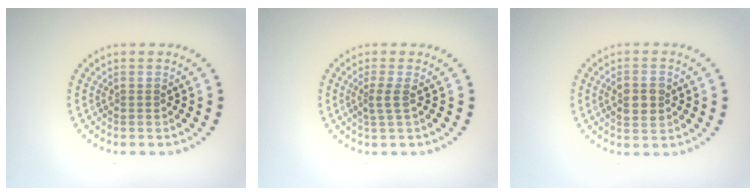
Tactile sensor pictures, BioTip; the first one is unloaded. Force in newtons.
{"total": 1.7, "press": 1.1, "slide": 1.3}
{"total": 2.8, "press": 2.8, "slide": 0.2}